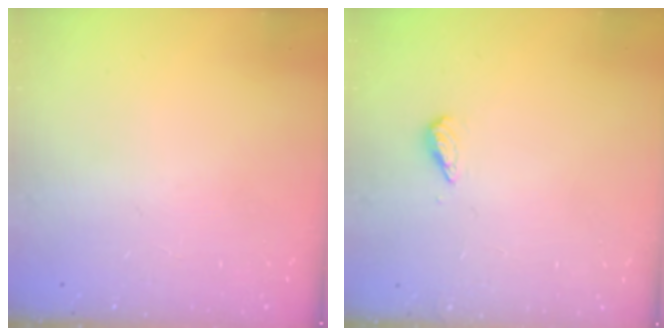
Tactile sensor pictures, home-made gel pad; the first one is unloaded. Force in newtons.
{"total": 2.7, "press": 2.6, "slide": 0.4}